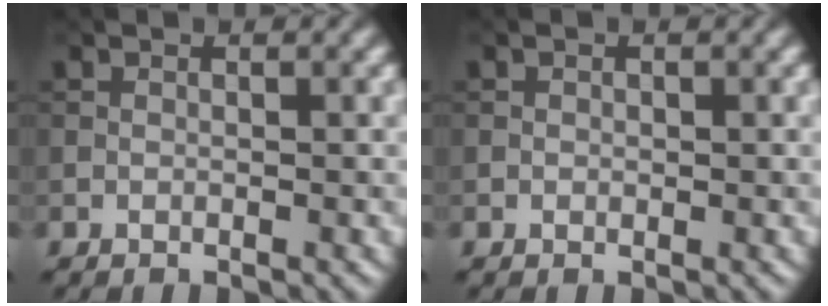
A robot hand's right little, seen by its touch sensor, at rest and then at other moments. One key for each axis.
{"total": 0.0}